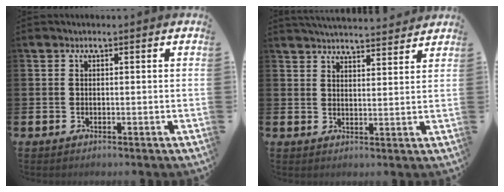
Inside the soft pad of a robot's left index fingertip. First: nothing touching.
{"total": 4.3, "force": [4.3, -0.1, 0.1], "torque": [-0.007, -0.028, 0.076]}